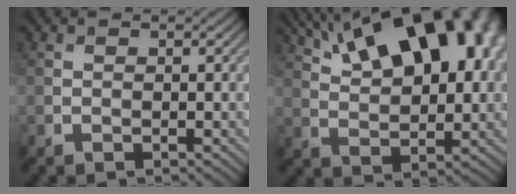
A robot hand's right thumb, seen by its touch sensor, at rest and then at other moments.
{"total": 17.2, "force": [8.8, 7.7, 12.6], "torque": [-0.221, 0.035, 0.129]}